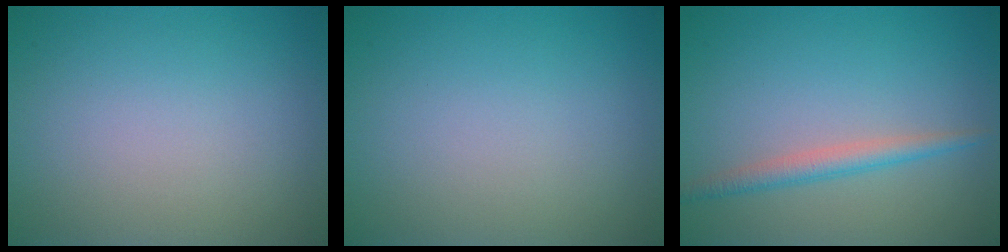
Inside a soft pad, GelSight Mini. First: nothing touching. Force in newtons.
{"total": 0.0}
{"total": 2.1, "press": 2.1, "slide": 0.0}